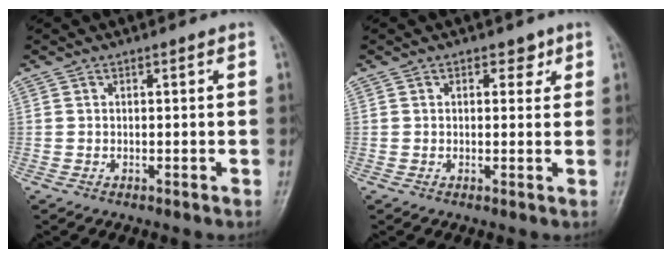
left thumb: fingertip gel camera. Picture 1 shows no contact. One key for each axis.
{"total": 2.4, "fx": 1.2, "fy": 1.7, "fz": 1.3, "tx": 0.004, "ty": -0.002, "tz": 0.012}